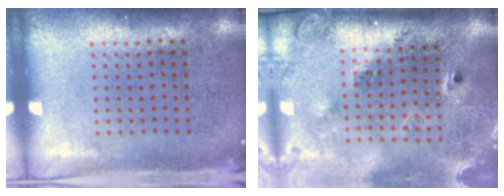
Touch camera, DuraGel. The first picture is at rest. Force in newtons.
{"total": 2.7, "press": 2.0, "slide": 1.8}